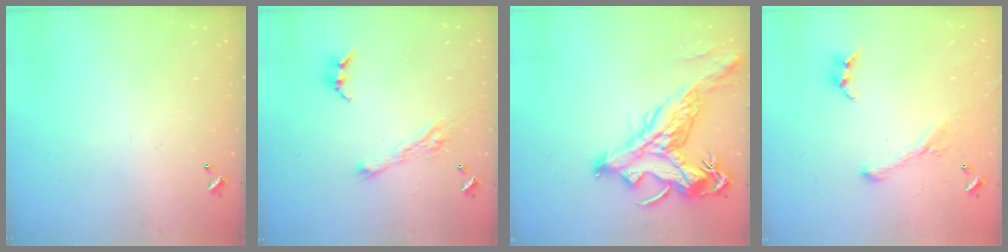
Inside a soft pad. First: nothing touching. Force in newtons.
{"total": 5.8, "press": 5.8, "slide": 0.9}
{"total": 9.2, "press": 8.8, "slide": 2.6}
{"total": 1.4, "press": 0.6, "slide": 1.2}